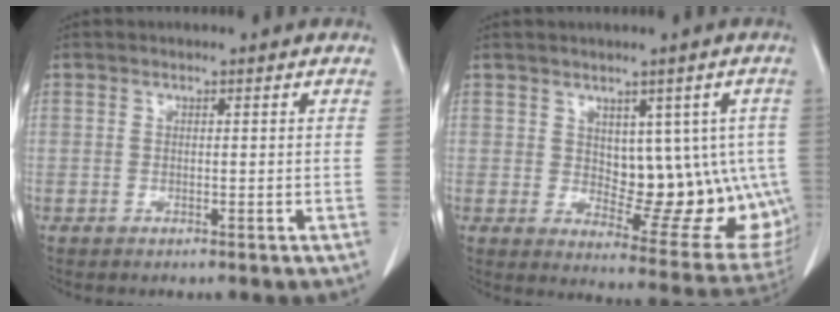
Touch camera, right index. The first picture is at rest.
{"total": 14.2, "force": [0.3, 7.3, 12.2], "torque": [-0.125, 0.003, 0.024]}